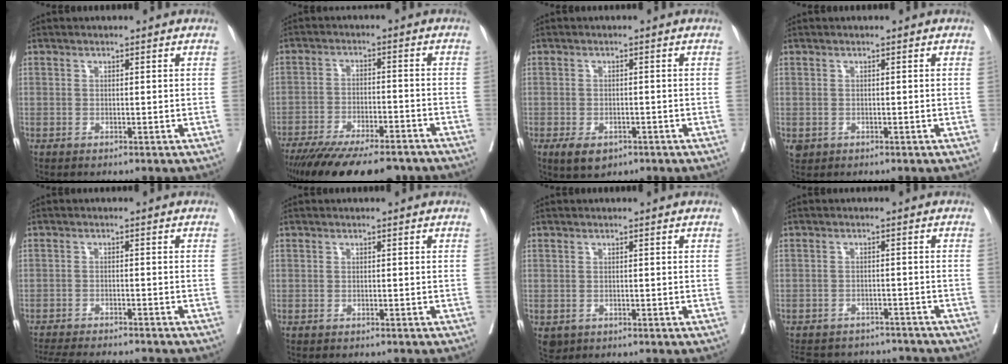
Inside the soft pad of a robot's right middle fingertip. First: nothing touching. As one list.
[{"total": 20.0, "force": [-16.4, 4.2, 10.5], "torque": [-0.169, -0.030, -0.242]}, {"total": 4.9, "force": [-3.1, 2.4, 2.9], "torque": [-0.049, -0.007, -0.048]}, {"total": 1.2, "force": [-0.3, 1.1, 0.4], "torque": [-0.010, 0.002, 0.003]}, {"total": 14.5, "force": [-13.2, 1.5, 5.8], "torque": [-0.115, -0.029, -0.185]}, {"total": 2.2, "force": [-2.0, 0.4, 1.0], "torque": [-0.019, -0.003, -0.024]}, {"total": 1.8, "force": [-0.8, 1.5, 0.6], "torque": [-0.010, 0.000, -0.004]}, {"total": 15.4, "force": [-14.1, 4.6, 3.9], "torque": [-0.105, 0.006, -0.181]}]